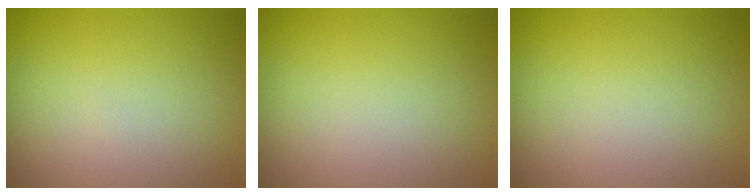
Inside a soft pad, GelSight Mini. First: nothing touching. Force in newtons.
{"total": 0.0}
{"total": 0.0}